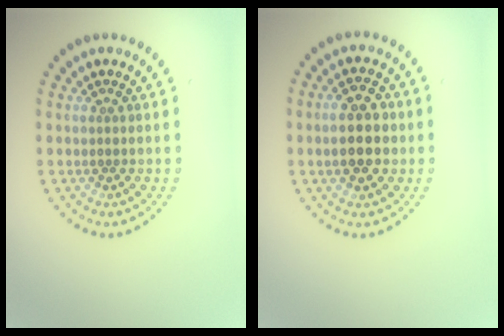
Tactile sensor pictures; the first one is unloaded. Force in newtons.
{"total": 4.6, "press": 4.6, "slide": 0.4}